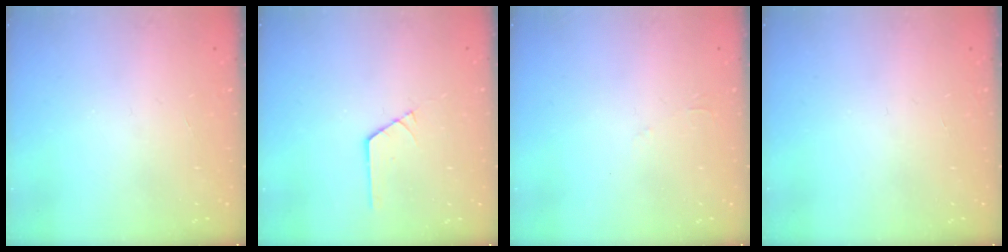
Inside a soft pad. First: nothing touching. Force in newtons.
{"total": 1.1, "press": 1.0, "slide": 0.1}
{"total": 2.3, "press": 2.3, "slide": 0.4}
{"total": 0.0}